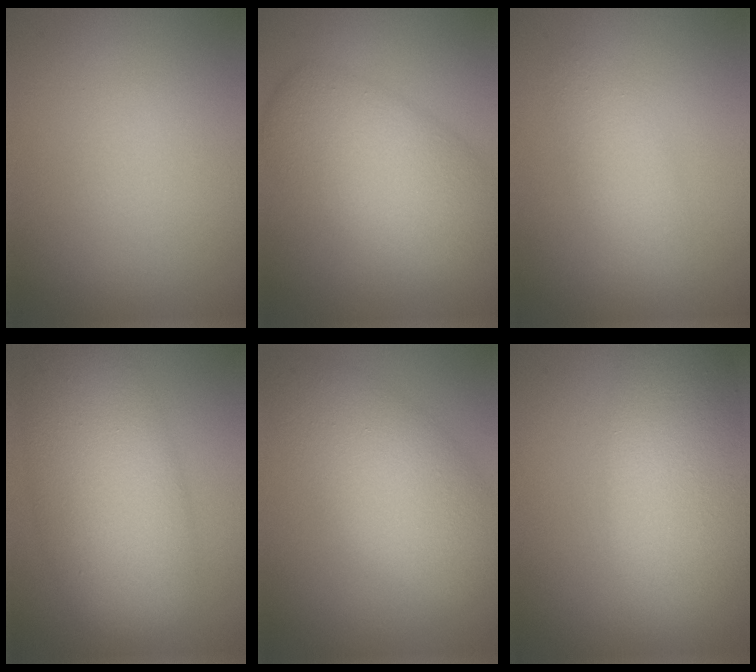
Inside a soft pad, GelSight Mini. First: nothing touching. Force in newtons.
{"total": 7.9, "press": 7.9, "slide": 0.3}
{"total": 2.4, "press": 2.4, "slide": 0.2}
{"total": 9.6, "press": 9.6, "slide": 0.4}
{"total": 7.2, "press": 7.2, "slide": 0.3}
{"total": 8.9, "press": 8.9, "slide": 0.5}